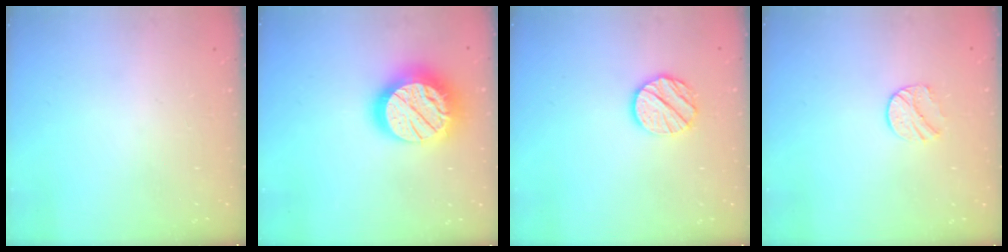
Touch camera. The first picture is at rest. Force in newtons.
{"total": 21.9, "press": 21.8, "slide": 1.5}
{"total": 10.5, "press": 10.4, "slide": 0.7}
{"total": 8.0, "press": 8.0, "slide": 0.6}